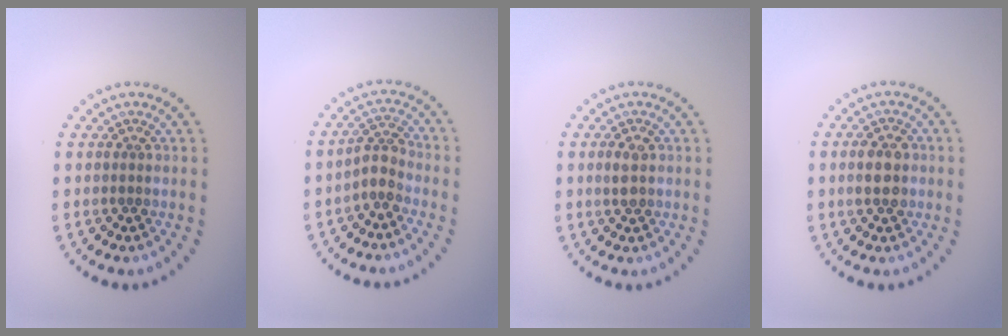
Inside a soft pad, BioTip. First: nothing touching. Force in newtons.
{"total": 2.4, "press": 1.7, "slide": 1.6}
{"total": 1.5, "press": 1.5, "slide": 0.1}
{"total": 2.6, "press": 2.6, "slide": 0.1}